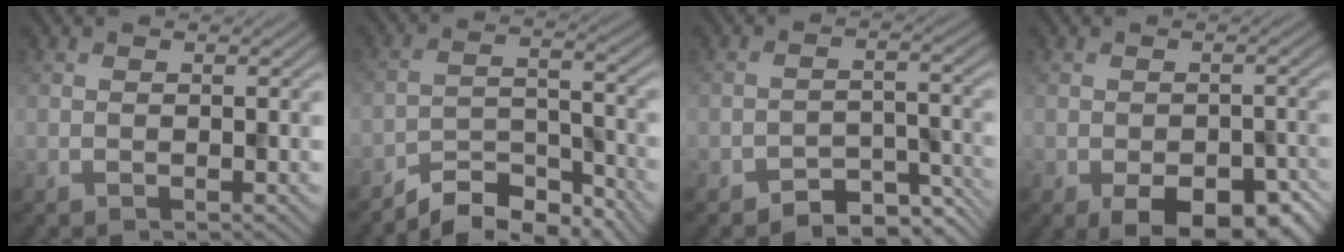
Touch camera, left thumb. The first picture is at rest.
{"total": 7.0, "force": [-6.3, 1.7, 2.5], "torque": [-0.040, 0.003, -0.121]}
{"total": 5.2, "force": [-4.1, 2.1, 2.4], "torque": [-0.030, 0.000, -0.066]}
{"total": 7.9, "force": [-4.4, 4.0, 5.3], "torque": [-0.073, -0.021, -0.047]}